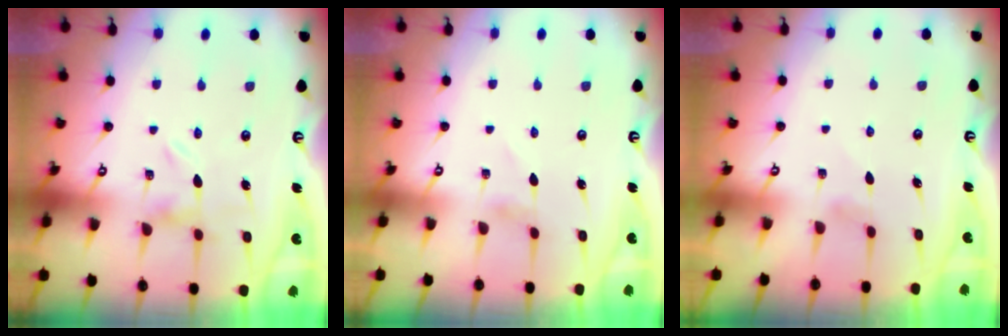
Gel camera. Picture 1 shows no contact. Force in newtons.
{"total": 1.0, "press": 1.0, "slide": 0.1}
{"total": 2.1, "press": 2.0, "slide": 0.3}